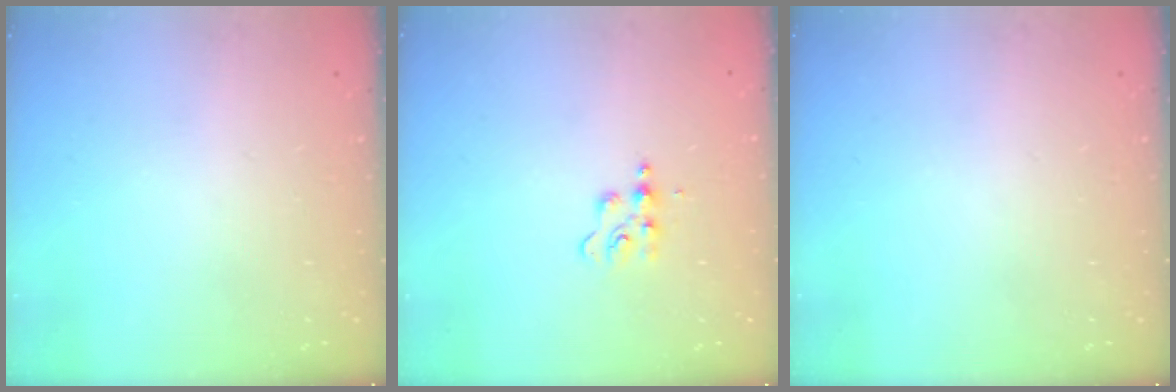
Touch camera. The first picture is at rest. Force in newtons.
{"total": 4.7, "press": 4.6, "slide": 0.8}
{"total": 0.0}